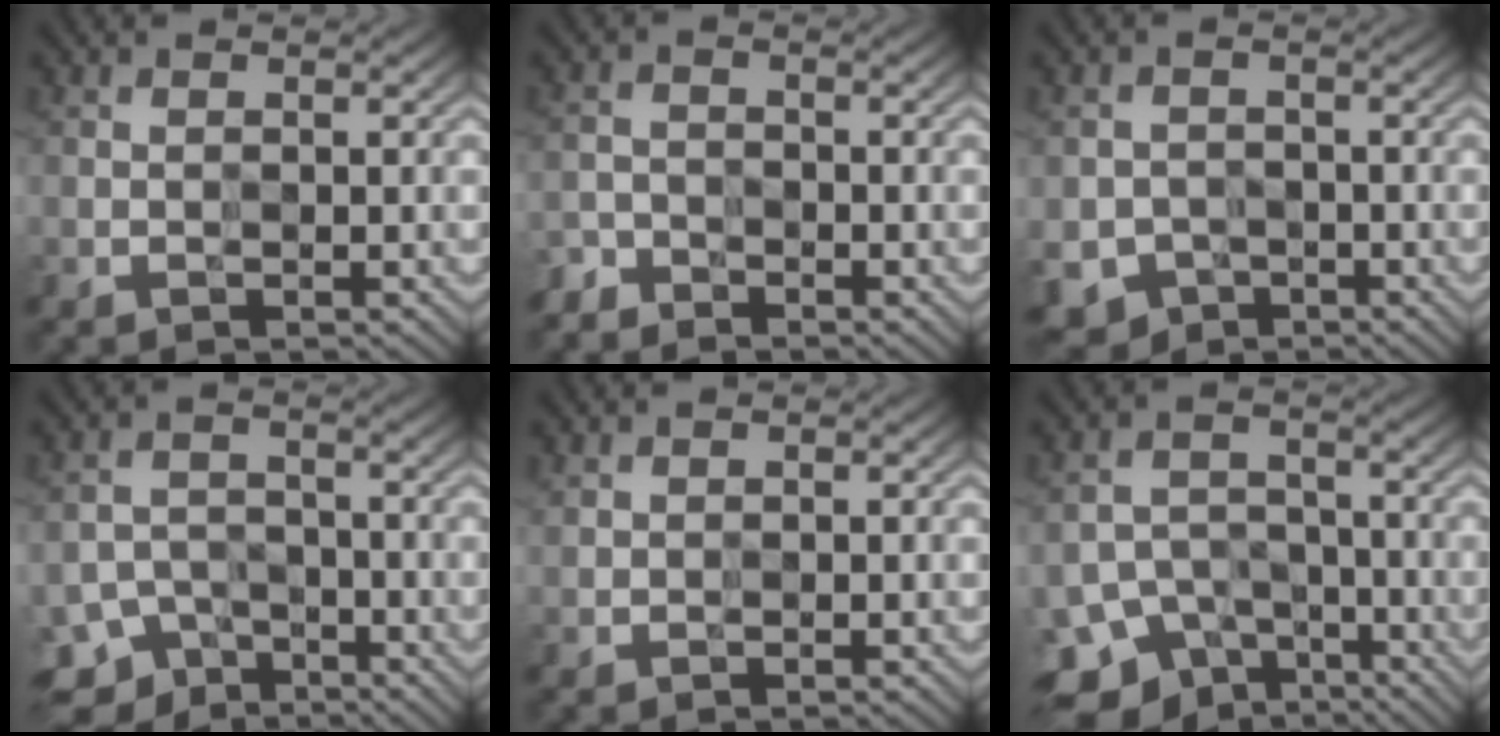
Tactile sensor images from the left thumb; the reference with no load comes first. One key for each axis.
{"total": 2.6, "fx": -2.5, "fy": 0.8, "fz": 0.2, "tx": -0.003, "ty": -0.003, "tz": -0.059}
{"total": 4.9, "fx": -2.7, "fy": 3.9, "fz": 1.4, "tx": -0.032, "ty": -0.009, "tz": -0.049}
{"total": 7.3, "fx": -5.3, "fy": 4.5, "fz": 2.1, "tx": -0.036, "ty": -0.013, "tz": -0.092}
{"total": 0.8, "fx": 0.6, "fy": 0.5, "fz": 0.2, "tx": -0.006, "ty": 0.000, "tz": 0.017}
{"total": 9.4, "fx": -6.6, "fy": 5.7, "fz": 3.4, "tx": -0.063, "ty": -0.012, "tz": -0.109}